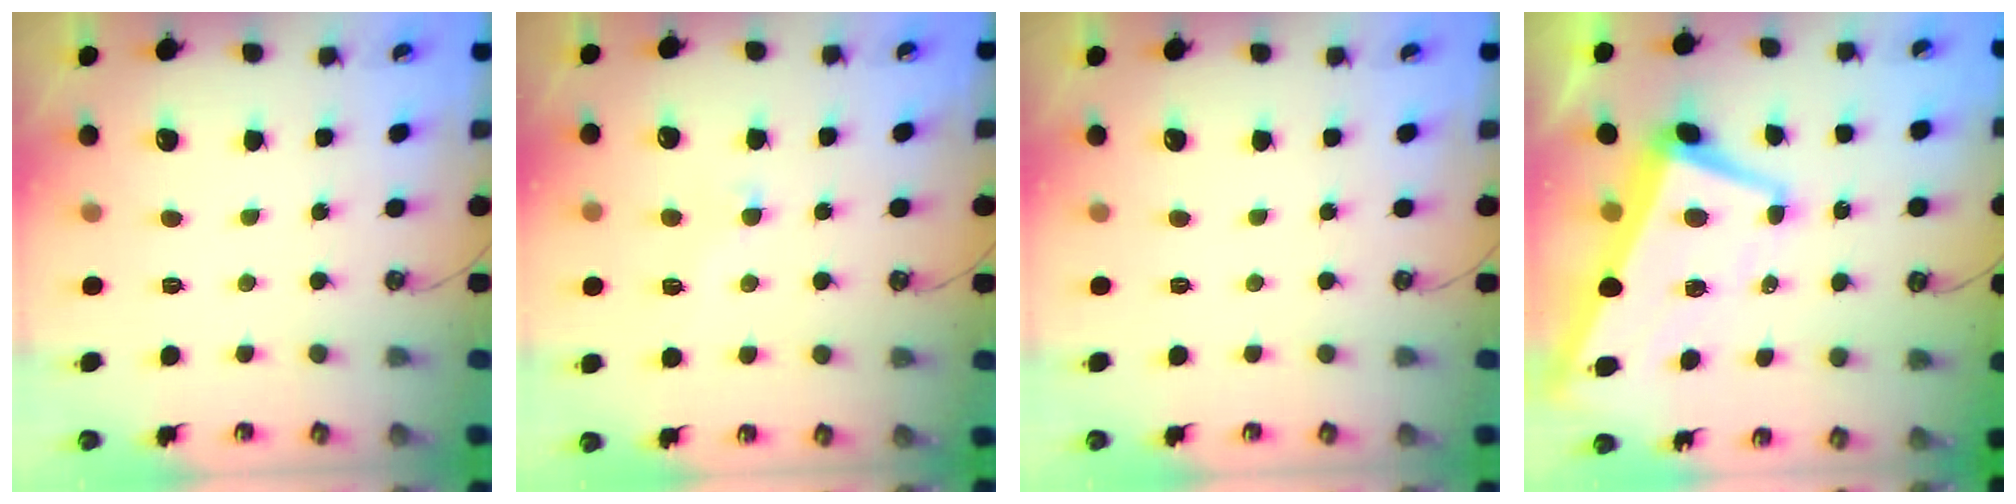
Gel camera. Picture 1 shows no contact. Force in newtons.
{"total": 1.8, "press": 1.4, "slide": 1.1}
{"total": 0.0}
{"total": 2.7, "press": 2.2, "slide": 1.7}